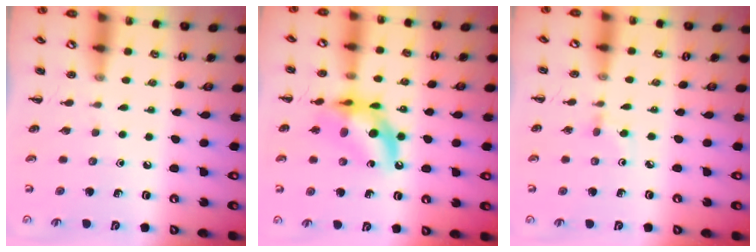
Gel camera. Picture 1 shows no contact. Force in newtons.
{"total": 13.4, "press": 13.0, "slide": 3.6}
{"total": 2.6, "press": 2.4, "slide": 1.1}